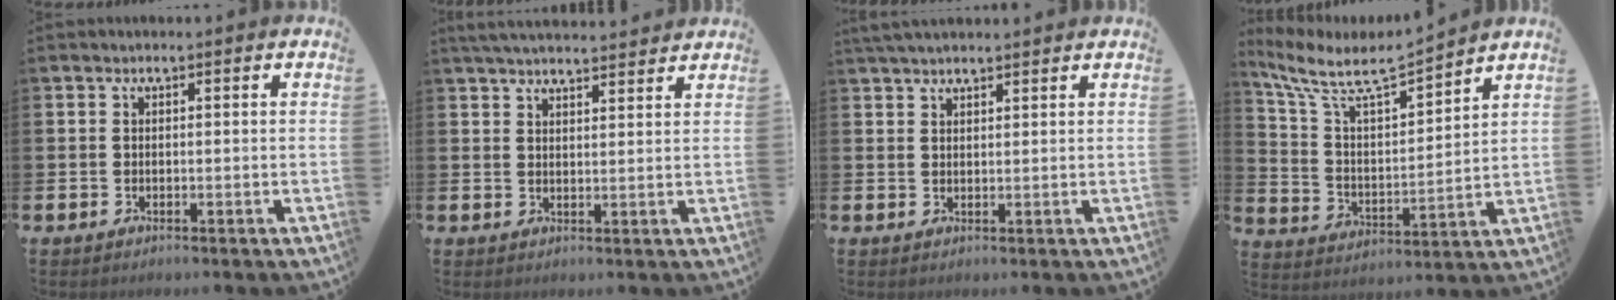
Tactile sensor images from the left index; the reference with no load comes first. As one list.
[{"total": 3.6, "force": [3.6, 0.2, 0.4], "torque": [-0.017, -0.015, 0.066]}, {"total": 2.9, "force": [2.7, 0.5, 1.0], "torque": [-0.022, -0.004, 0.049]}, {"total": 7.9, "force": [7.0, 1.8, 3.2], "torque": [-0.105, -0.049, 0.118]}]